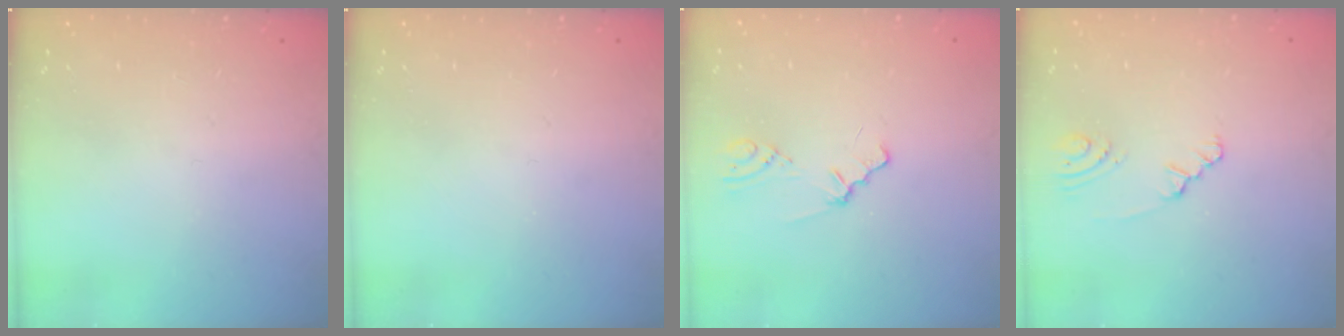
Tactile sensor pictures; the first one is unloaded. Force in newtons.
{"total": 0.0}
{"total": 0.7, "press": 0.7, "slide": 0.3}
{"total": 1.5, "press": 1.5, "slide": 0.2}